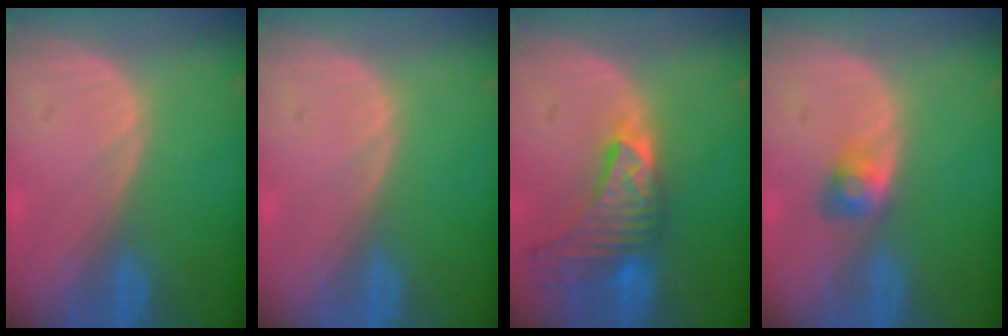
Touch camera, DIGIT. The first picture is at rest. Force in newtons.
{"total": 0.0}
{"total": 9.1, "press": 8.2, "slide": 3.9}
{"total": 2.8, "press": 2.6, "slide": 1.2}